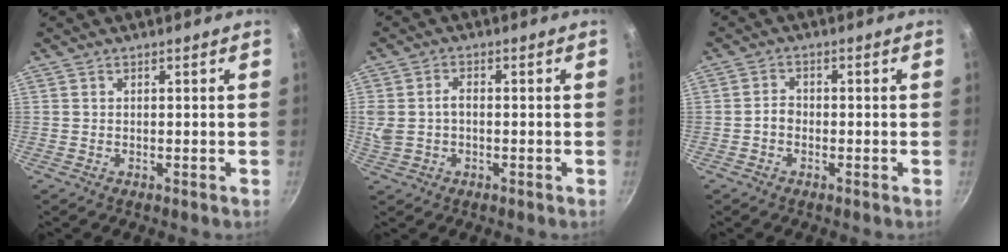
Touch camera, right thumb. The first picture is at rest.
{"total": 5.6, "force": [0.0, 3.9, 4.0], "torque": [-0.079, 0.009, 0.001]}
{"total": 2.3, "force": [-0.8, 1.7, 1.3], "torque": [-0.018, 0.016, -0.019]}